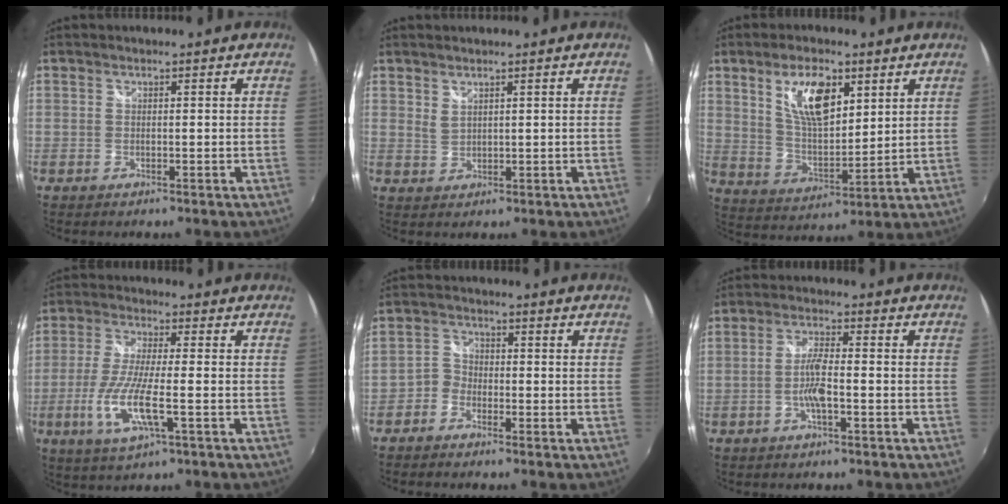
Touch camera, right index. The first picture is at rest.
{"total": 1.6, "force": [1.4, 0.4, 0.5], "torque": [-0.007, 0.000, 0.027]}
{"total": 11.5, "force": [5.5, 5.0, 8.8], "torque": [-0.155, 0.006, 0.109]}
{"total": 10.7, "force": [-3.4, 2.1, 9.9], "torque": [-0.207, -0.016, -0.066]}
{"total": 2.8, "force": [-2.0, 2.0, 0.5], "torque": [-0.010, 0.009, -0.046]}
{"total": 4.8, "force": [-1.7, 0.5, 4.4], "torque": [-0.089, 0.002, -0.032]}